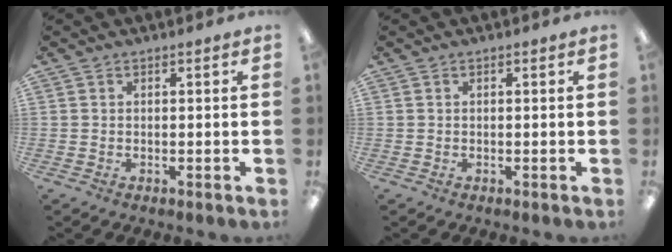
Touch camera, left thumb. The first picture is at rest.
{"total": 0.0}